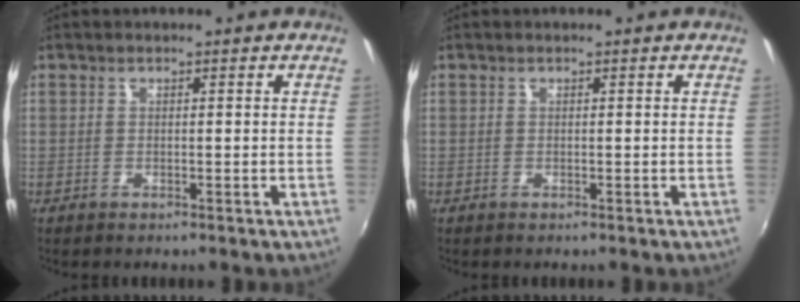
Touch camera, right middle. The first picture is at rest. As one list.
[{"total": 0.0}]